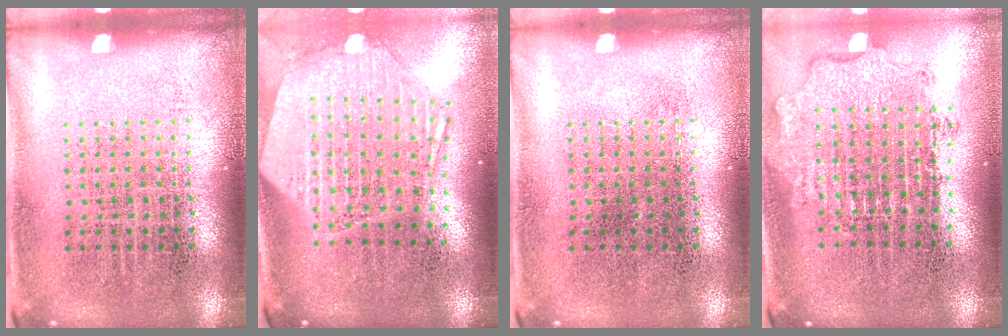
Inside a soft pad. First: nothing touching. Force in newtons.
{"total": 2.8, "press": 2.3, "slide": 1.7}
{"total": 0.0}
{"total": 1.9, "press": 1.4, "slide": 1.2}